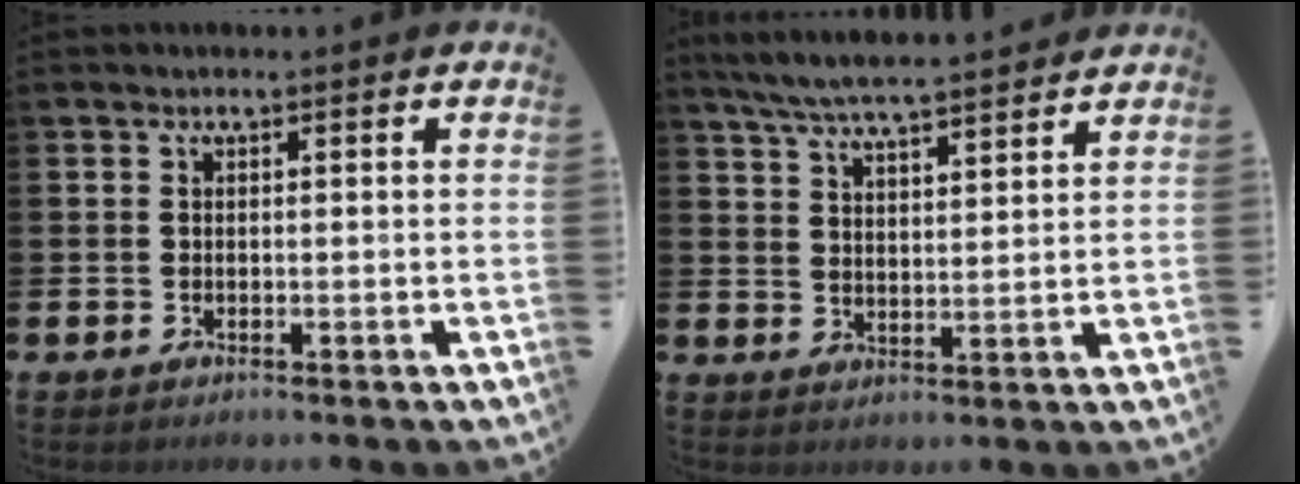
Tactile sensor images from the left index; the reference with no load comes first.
{"total": 6.4, "force": [6.2, 0.3, 1.6], "torque": [-0.049, -0.031, 0.111]}